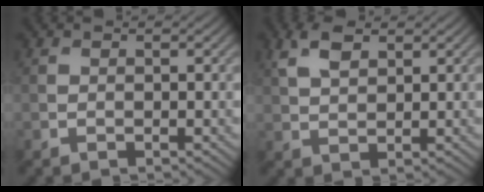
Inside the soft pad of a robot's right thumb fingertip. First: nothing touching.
{"total": 3.9, "force": [2.1, 1.8, 2.7], "torque": [-0.067, 0.006, 0.044]}